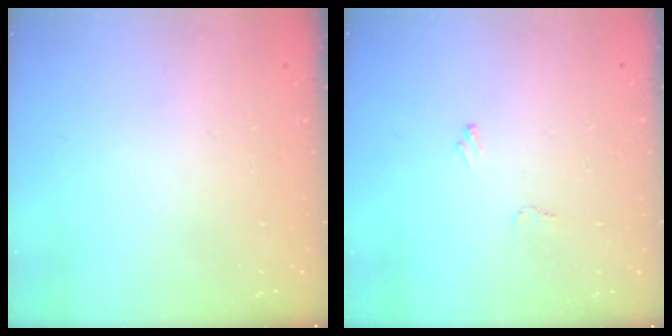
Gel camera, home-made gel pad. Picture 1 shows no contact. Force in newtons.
{"total": 5.6, "press": 5.6, "slide": 0.2}